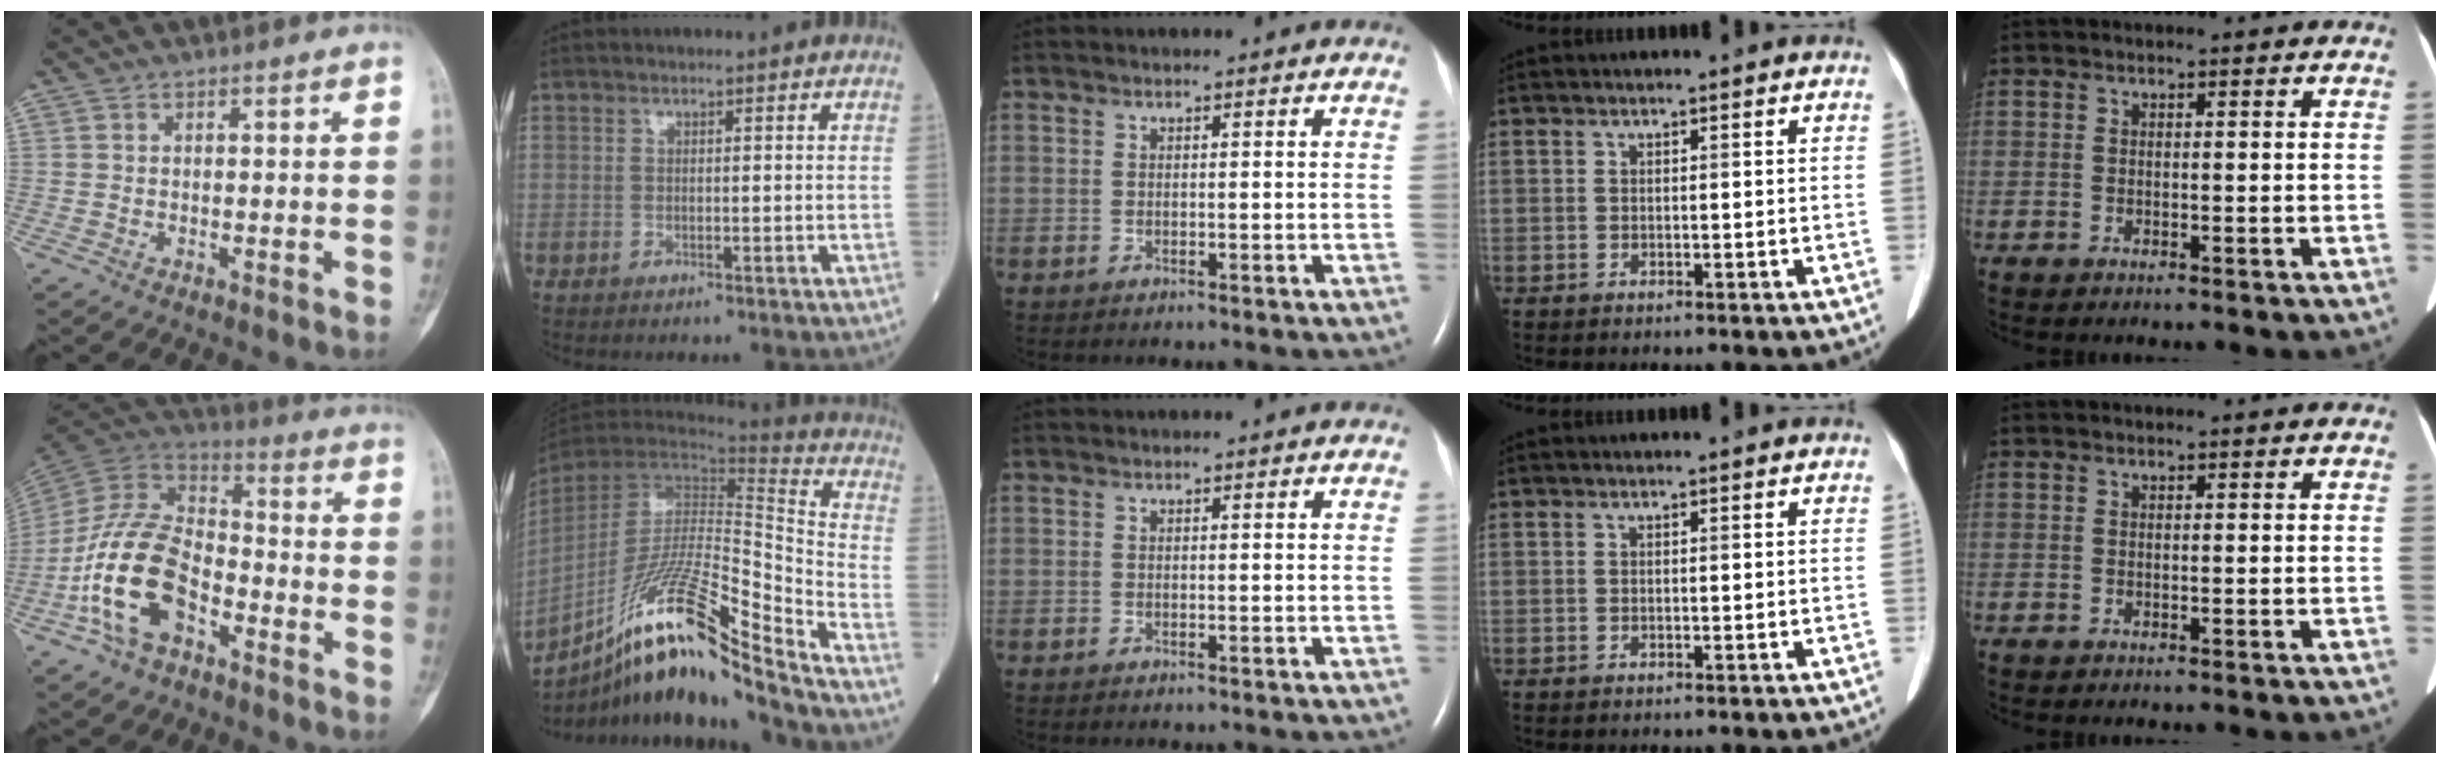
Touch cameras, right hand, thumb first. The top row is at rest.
{"thumb": {"total": 17.7, "force": [-7.1, 10.0, 12.7], "torque": [-0.239, 0.056, -0.140]}, "index": {"total": 22.9, "force": [-16.7, 0.4, 15.7], "torque": [-0.295, -0.020, -0.306]}}